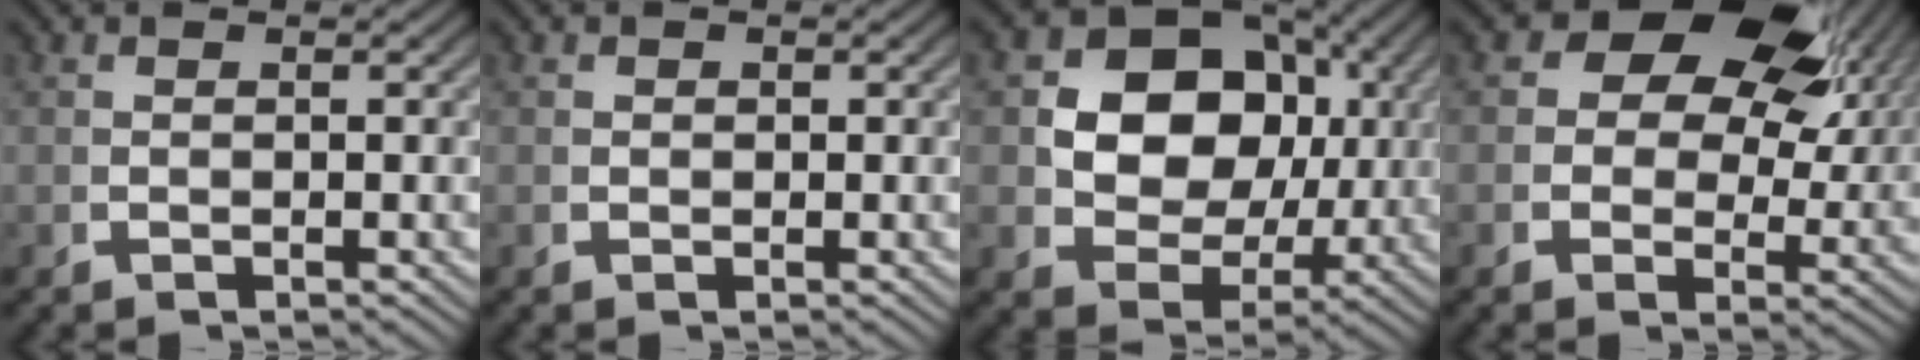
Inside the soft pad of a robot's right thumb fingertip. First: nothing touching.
{"total": 0.5, "force": [0.2, 0.5, 0.1], "torque": [-0.004, -0.004, 0.005]}
{"total": 12.2, "force": [1.3, 9.2, 7.8], "torque": [-0.173, -0.043, 0.035]}
{"total": 12.9, "force": [4.3, 8.0, 9.1], "torque": [-0.128, 0.007, 0.057]}